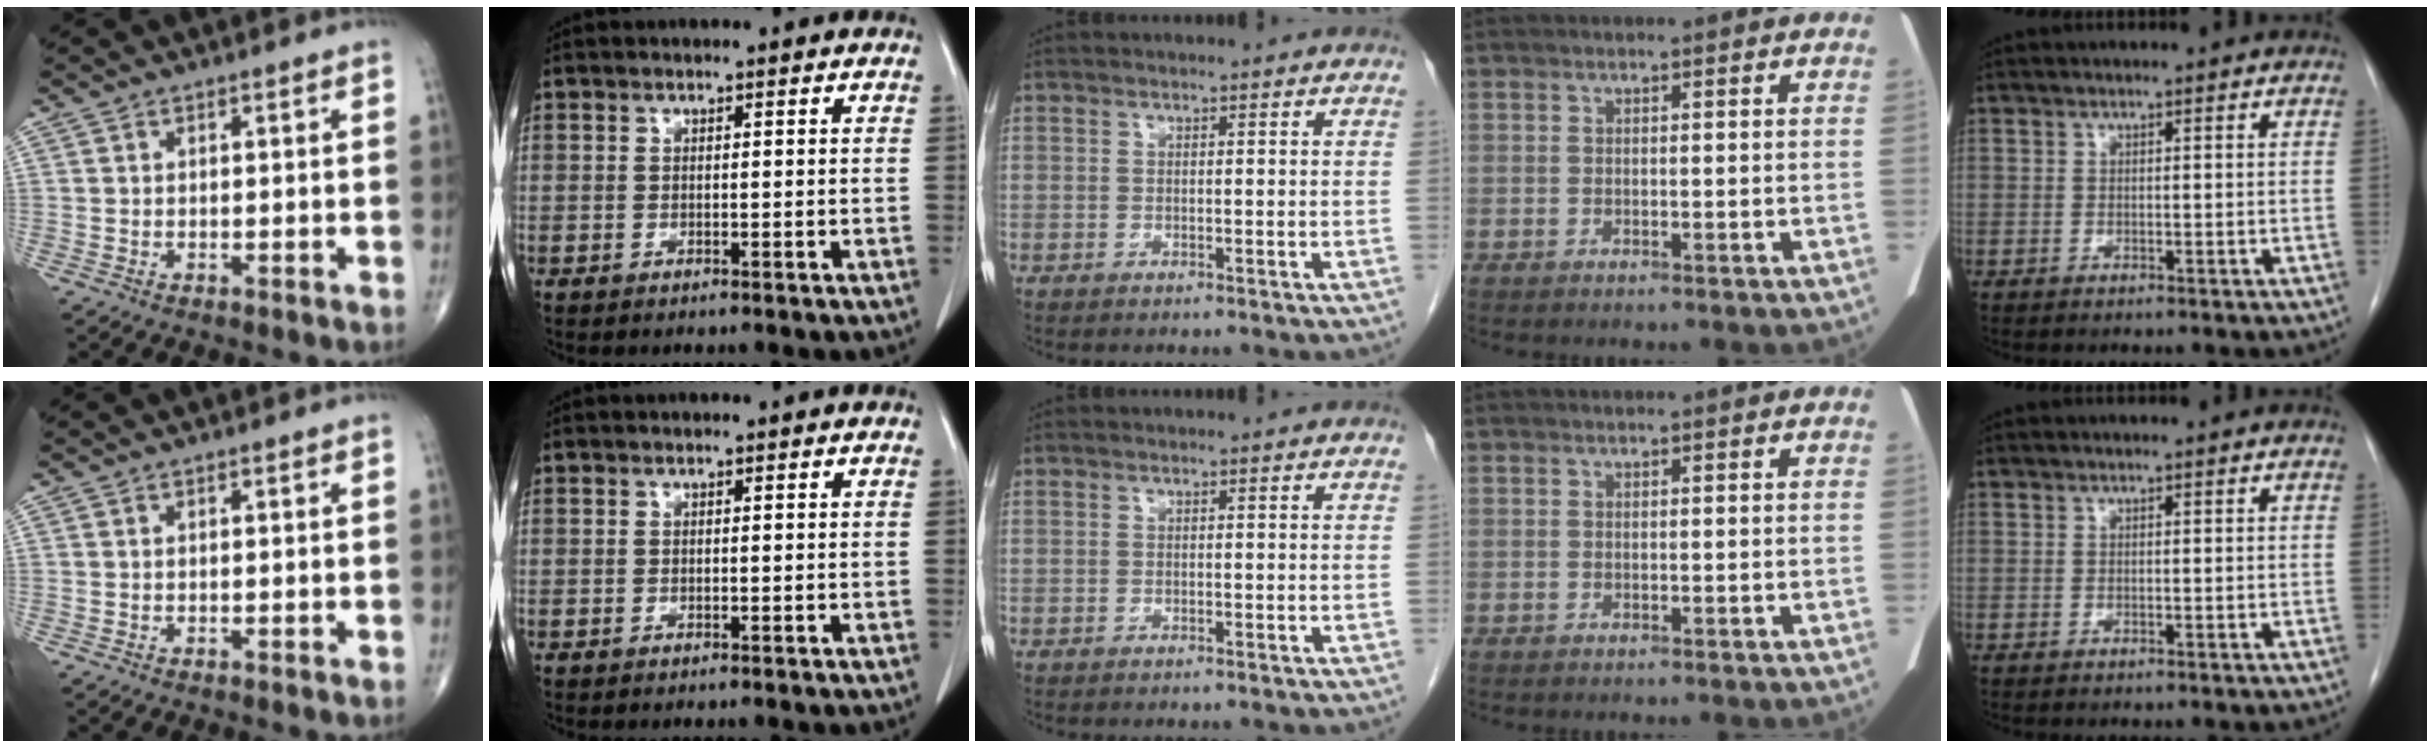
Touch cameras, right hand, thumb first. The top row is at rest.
{}